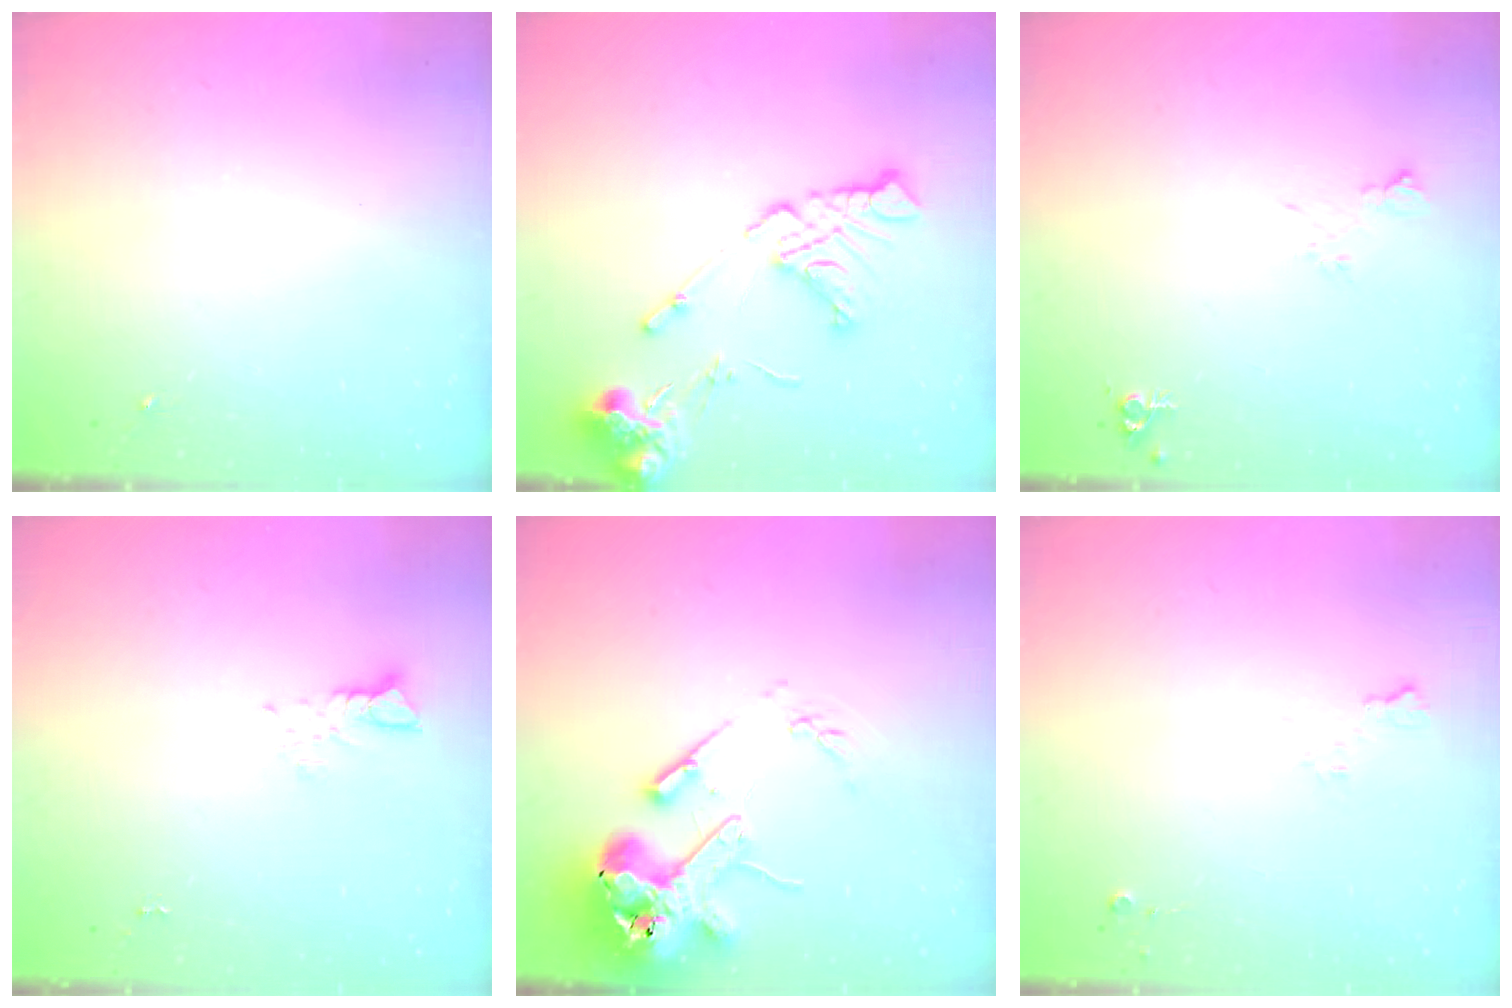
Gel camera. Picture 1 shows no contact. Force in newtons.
{"total": 15.5, "press": 15.4, "slide": 2.0}
{"total": 6.5, "press": 6.4, "slide": 1.0}
{"total": 3.8, "press": 3.8, "slide": 0.3}
{"total": 16.3, "press": 16.0, "slide": 2.6}
{"total": 6.0, "press": 6.0, "slide": 1.0}